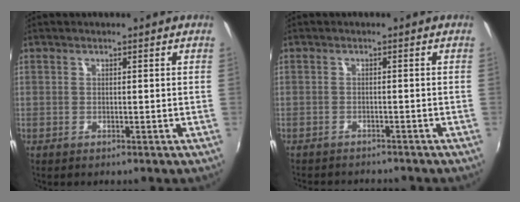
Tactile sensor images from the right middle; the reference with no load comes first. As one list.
[{"total": 5.8, "force": [-5.4, 1.2, 1.6], "torque": [-0.045, -0.016, -0.081]}]